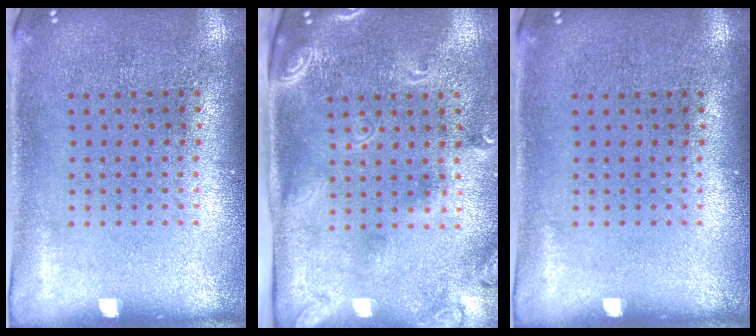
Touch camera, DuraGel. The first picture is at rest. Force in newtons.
{"total": 2.5, "press": 1.8, "slide": 1.7}
{"total": 0.0}